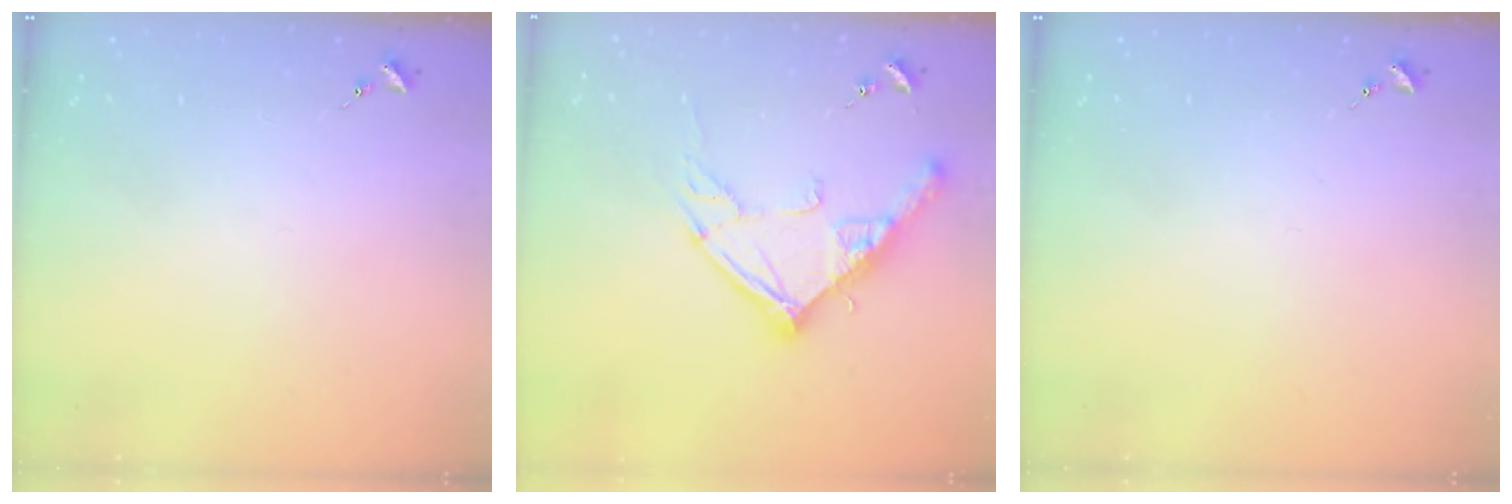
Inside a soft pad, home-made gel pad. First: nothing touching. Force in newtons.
{"total": 16.2, "press": 16.1, "slide": 1.7}
{"total": 0.0}